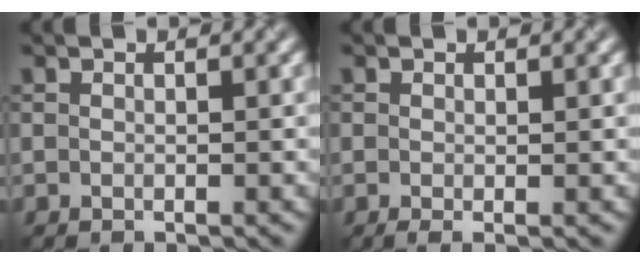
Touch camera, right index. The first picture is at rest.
{"total": 0.7, "force": [-0.1, 0.1, 0.7], "torque": [-0.009, -0.006, -0.002]}